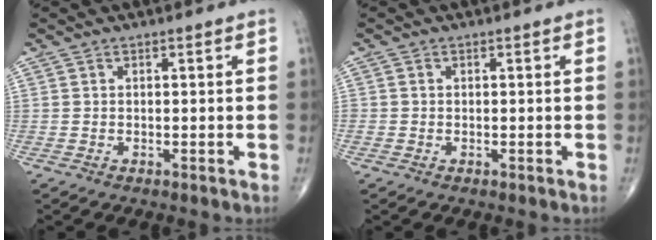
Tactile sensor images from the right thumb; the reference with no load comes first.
{"total": 0.5, "force": [-0.1, 0.5, 0.1], "torque": [0.002, 0.004, -0.002]}